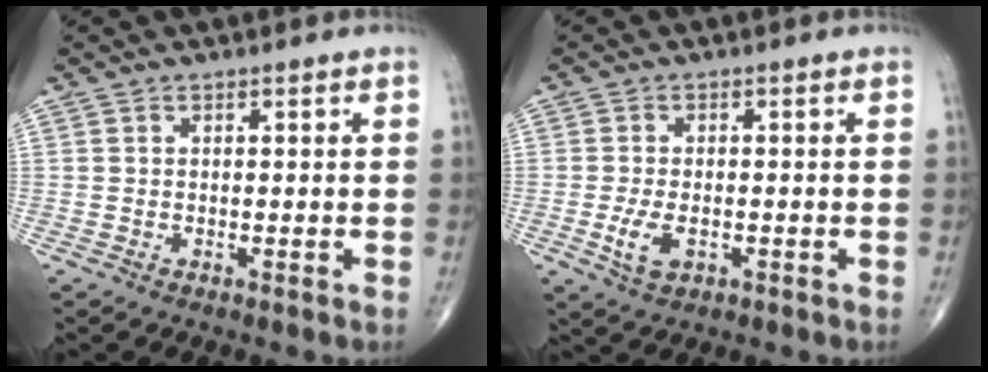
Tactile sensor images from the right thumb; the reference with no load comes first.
{"total": 4.6, "force": [-1.3, 2.5, 3.7], "torque": [-0.076, -0.003, -0.019]}